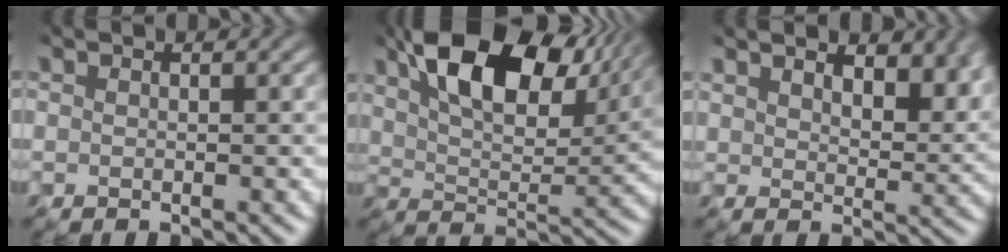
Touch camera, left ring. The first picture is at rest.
{"total": 11.6, "force": [6.3, 6.0, 7.6], "torque": [-0.122, 0.012, 0.115]}
{"total": 4.8, "force": [3.4, 2.2, 2.6], "torque": [-0.040, -0.004, 0.050]}